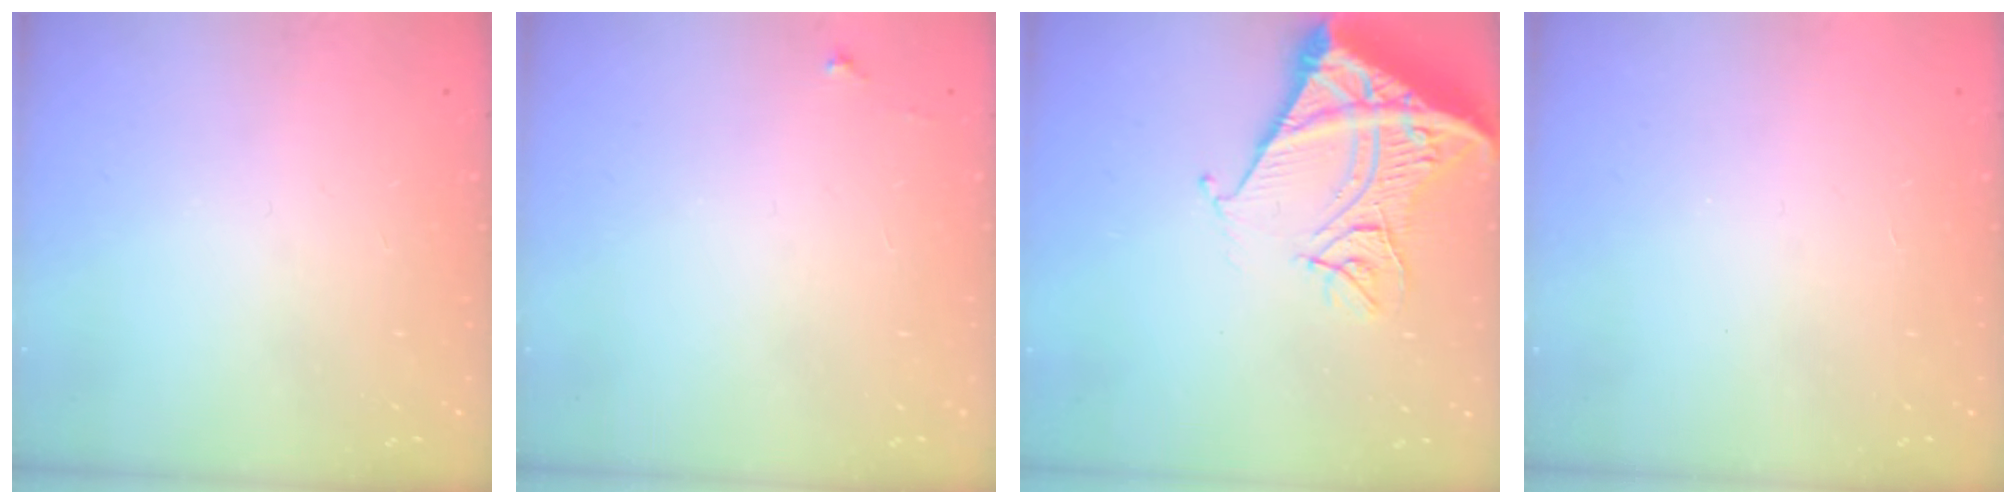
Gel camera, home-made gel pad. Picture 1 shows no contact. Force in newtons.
{"total": 3.9, "press": 3.9, "slide": 0.4}
{"total": 16.2, "press": 16.1, "slide": 2.1}
{"total": 1.6, "press": 1.6, "slide": 0.1}